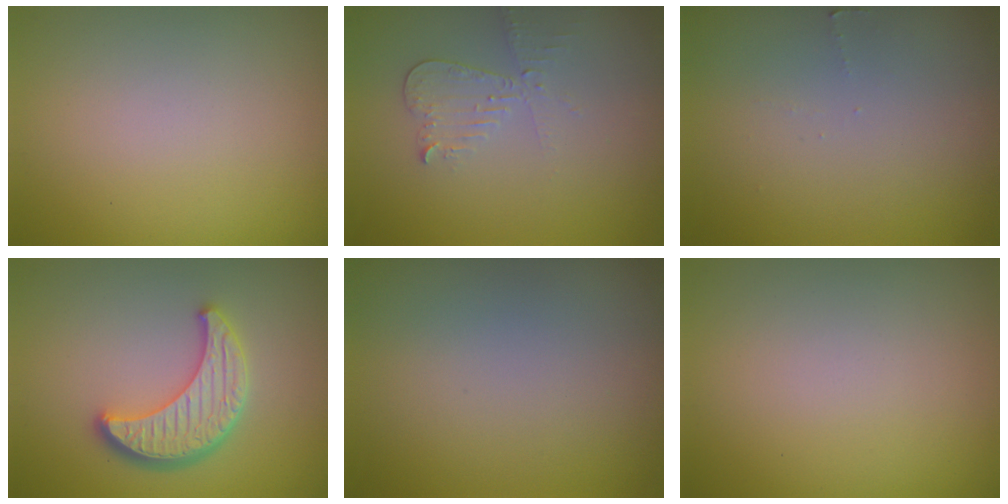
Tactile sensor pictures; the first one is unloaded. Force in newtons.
{"total": 2.1, "press": 2.1, "slide": 0.1}
{"total": 0.5, "press": 0.5, "slide": 0.1}
{"total": 4.3, "press": 3.9, "slide": 2.0}
{"total": 0.0}
{"total": 0.0}